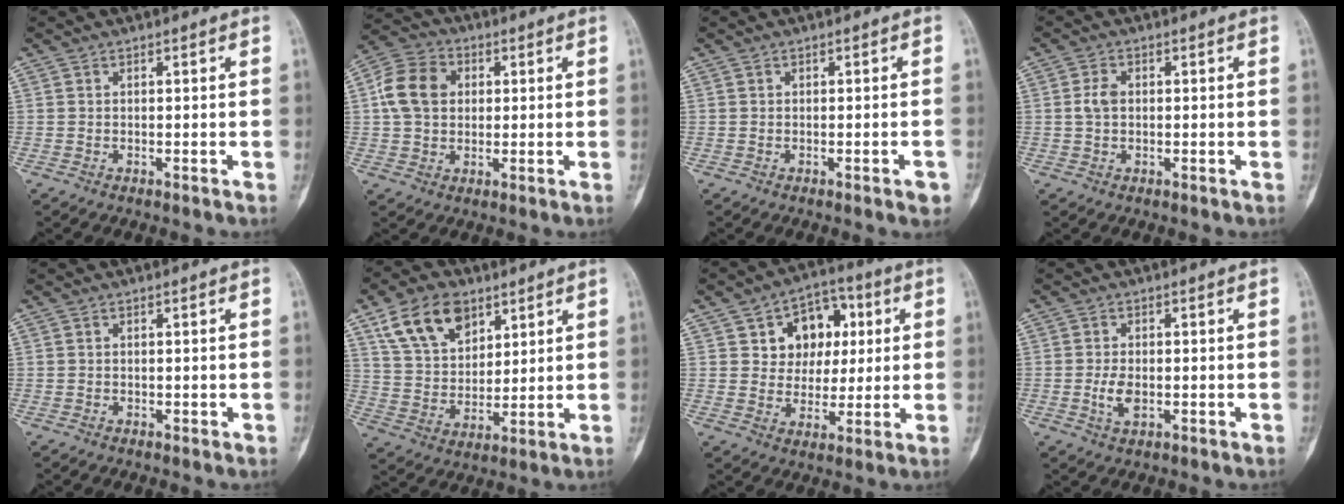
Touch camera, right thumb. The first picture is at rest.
{"total": 10.0, "force": [1.5, 8.0, 5.9], "torque": [-0.097, 0.015, 0.019]}
{"total": 1.8, "force": [-0.9, 0.5, 1.5], "torque": [-0.018, 0.003, -0.010]}
{"total": 2.8, "force": [0.2, 1.9, 2.0], "torque": [-0.042, 0.005, 0.000]}
{"total": 0.0}
{"total": 13.6, "force": [7.6, 8.4, 7.5], "torque": [-0.109, -0.025, 0.147]}
{"total": 12.2, "force": [3.7, 9.4, 6.7], "torque": [-0.046, 0.000, 0.058]}
{"total": 3.7, "force": [-0.6, 2.1, 2.9], "torque": [-0.057, -0.003, -0.009]}